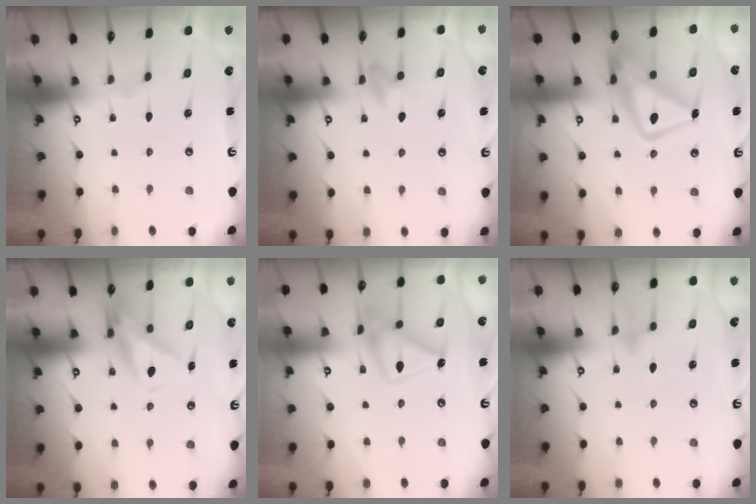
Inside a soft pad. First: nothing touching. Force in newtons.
{"total": 5.4, "press": 5.1, "slide": 1.7}
{"total": 12.9, "press": 12.8, "slide": 1.2}
{"total": 8.1, "press": 8.0, "slide": 1.4}
{"total": 15.3, "press": 15.3, "slide": 0.8}
{"total": 7.6, "press": 7.5, "slide": 0.8}